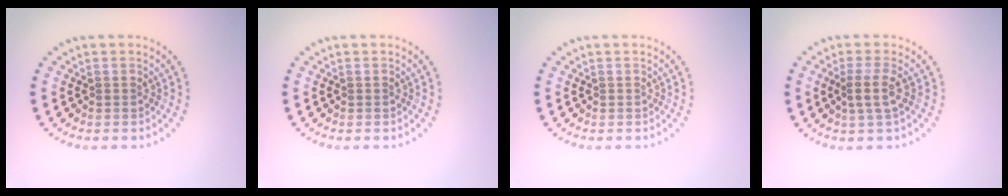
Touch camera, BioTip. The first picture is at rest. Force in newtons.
{"total": 0.0}
{"total": 0.0}
{"total": 2.1, "press": 1.7, "slide": 1.3}